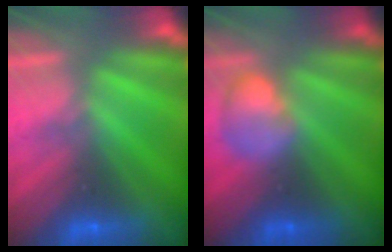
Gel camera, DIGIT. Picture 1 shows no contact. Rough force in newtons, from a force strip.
{"total": 2.4}